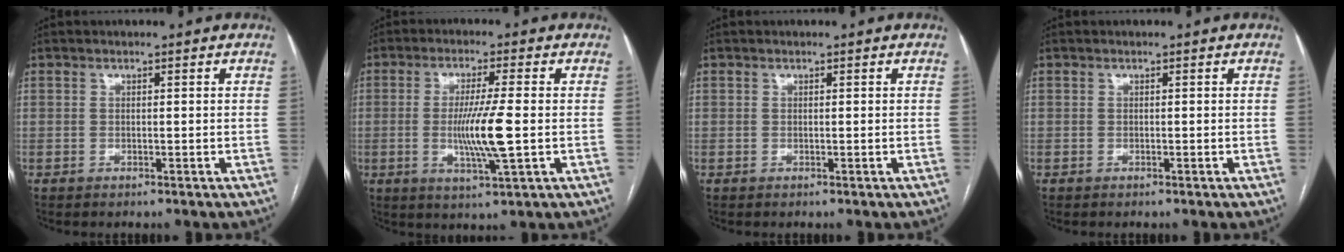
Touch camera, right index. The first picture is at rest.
{"total": 8.5, "force": [-0.9, -0.2, 8.4], "torque": [-0.161, -0.015, -0.018]}
{"total": 0.0}
{"total": 0.0}